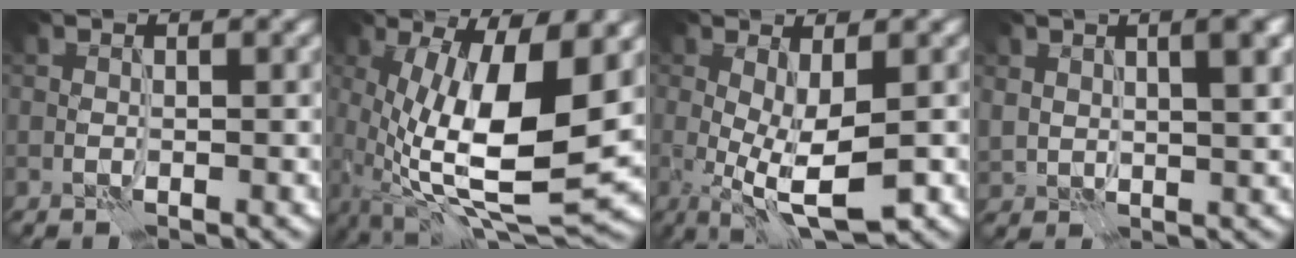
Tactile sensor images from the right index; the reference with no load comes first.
{"total": 13.9, "force": [-0.6, 4.8, 13.0], "torque": [-0.229, -0.012, -0.005]}
{"total": 6.4, "force": [-1.1, 1.8, 6.0], "torque": [-0.113, -0.016, -0.015]}
{"total": 4.4, "force": [2.0, 2.0, 3.3], "torque": [-0.061, 0.000, 0.038]}